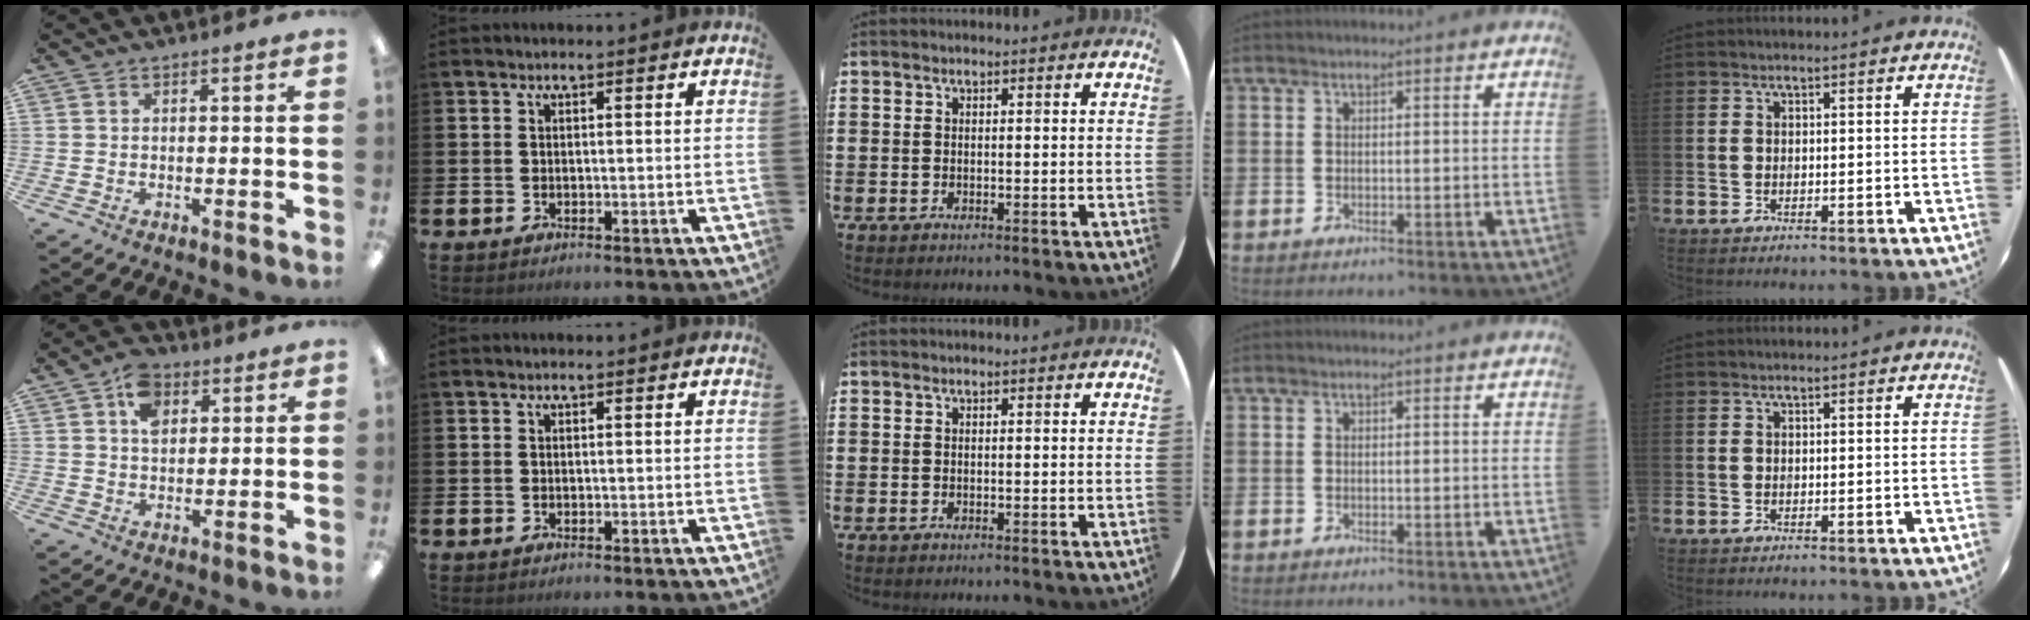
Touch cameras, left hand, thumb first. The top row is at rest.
{"thumb": {"total": 7.2, "force": [3.1, 5.1, 4.1], "torque": [-0.069, 0.004, 0.055]}}